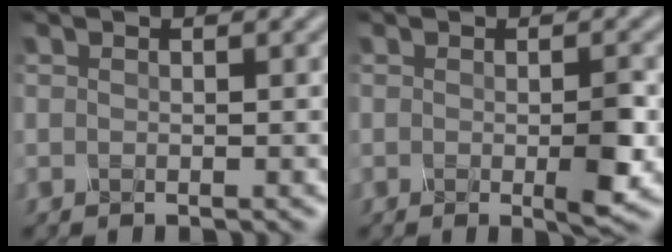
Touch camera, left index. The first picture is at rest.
{"total": 2.7, "force": [-0.9, 0.3, 2.5], "torque": [-0.058, -0.006, -0.008]}